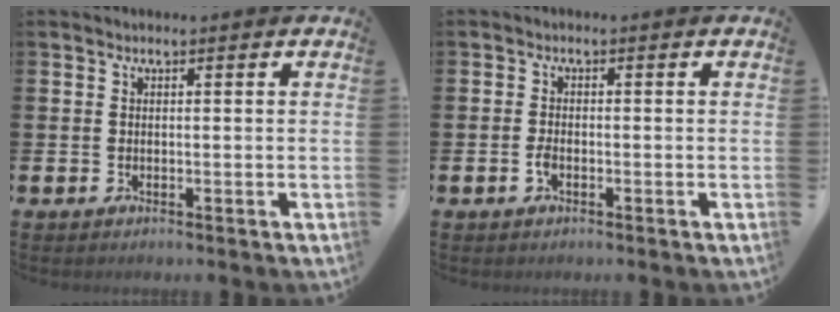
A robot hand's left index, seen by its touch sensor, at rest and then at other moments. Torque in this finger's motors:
{"motor_torque": [0.27, 0.08, 0.01, 0.05]}